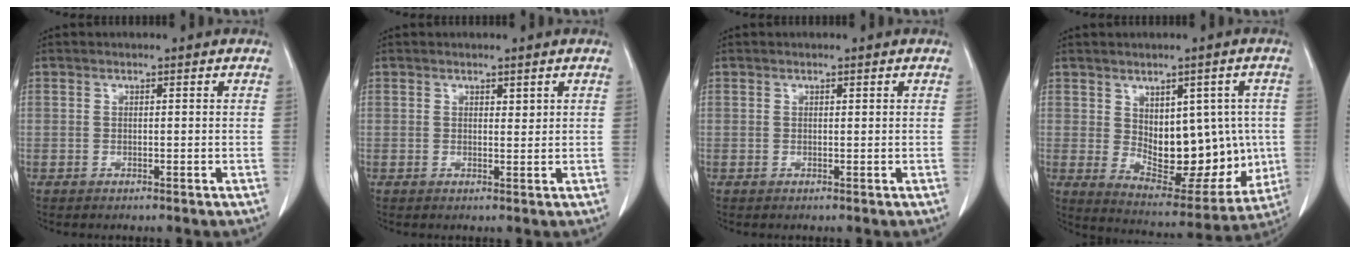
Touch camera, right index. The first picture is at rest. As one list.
[{"total": 0.9, "force": [0.6, 0.4, 0.5], "torque": [-0.005, -0.005, 0.009]}, {"total": 0.0}, {"total": 14.4, "force": [0.3, 7.6, 12.3], "torque": [-0.160, 0.001, 0.031]}]